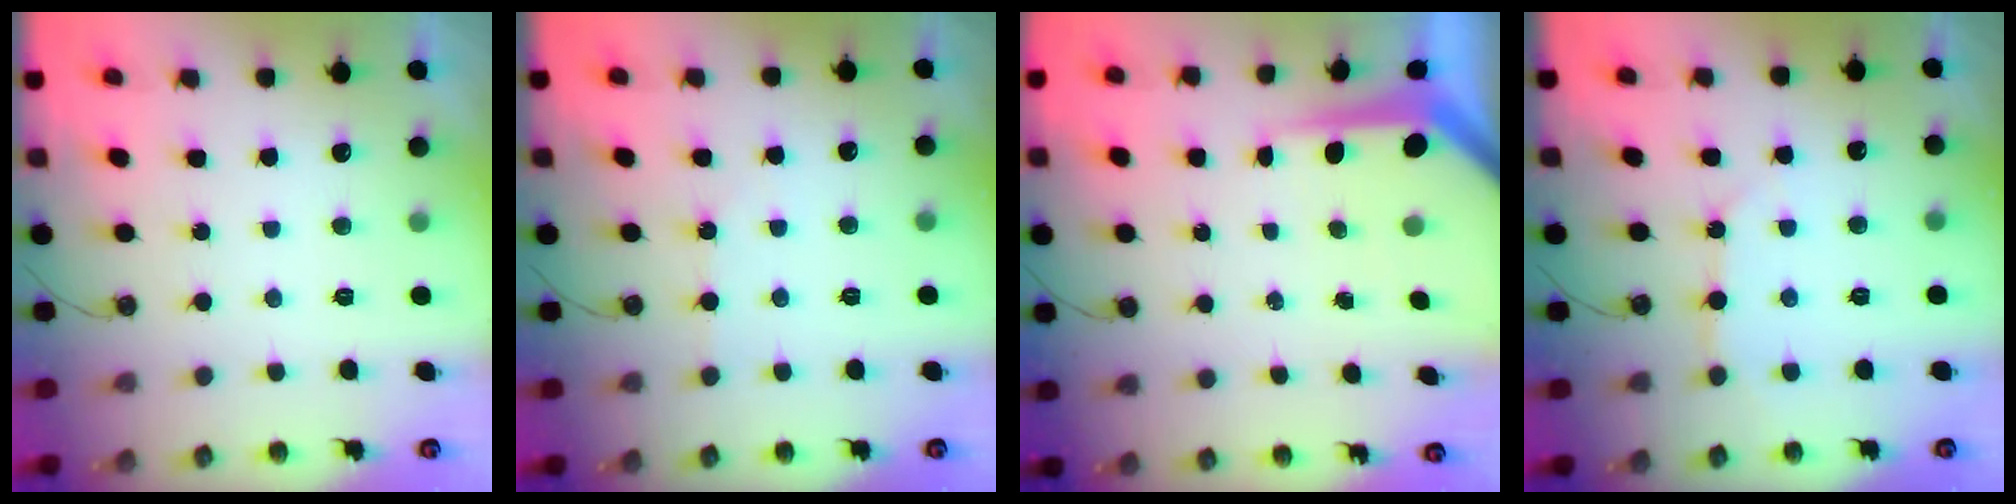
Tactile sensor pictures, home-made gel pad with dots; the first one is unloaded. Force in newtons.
{"total": 1.5, "press": 1.5, "slide": 0.3}
{"total": 6.2, "press": 6.2, "slide": 0.5}
{"total": 6.2, "press": 6.2, "slide": 0.5}